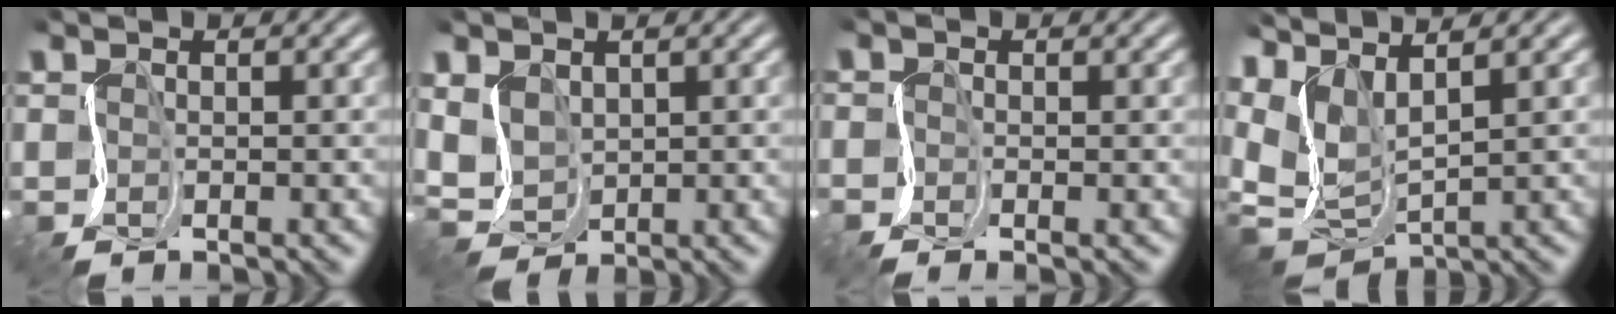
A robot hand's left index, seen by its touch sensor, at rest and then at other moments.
{"total": 2.6, "force": [0.7, 1.8, 1.8], "torque": [-0.046, 0.000, 0.009]}
{"total": 0.7, "force": [-0.5, -0.1, 0.5], "torque": [0.001, 0.008, -0.014]}
{"total": 5.8, "force": [2.4, 2.2, 4.9], "torque": [-0.113, 0.001, 0.052]}